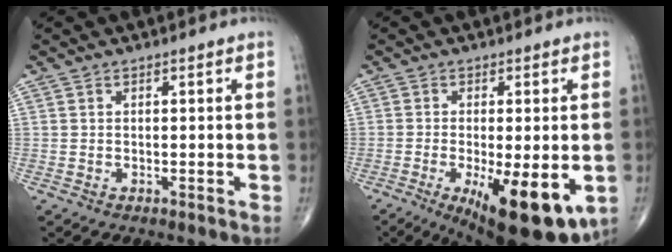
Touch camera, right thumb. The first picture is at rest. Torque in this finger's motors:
{"motor_torque": [2.35, 2.33, 0.96, -1.08, 0.46]}